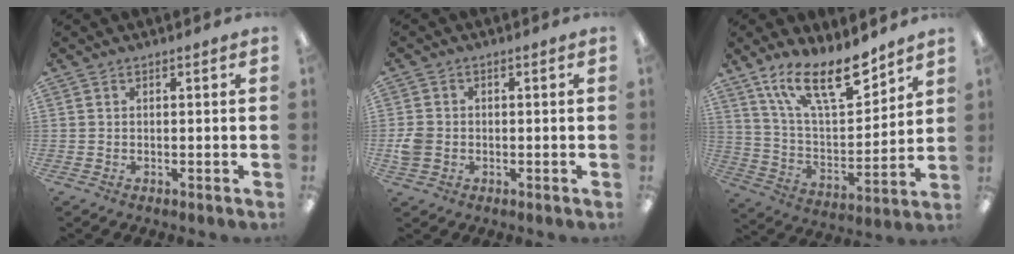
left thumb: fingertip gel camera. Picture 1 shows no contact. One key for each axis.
{"total": 4.1, "fx": -0.6, "fy": 3.5, "fz": 2.0, "tx": -0.033, "ty": 0.003, "tz": -0.012}
{"total": 18.6, "fx": 12.9, "fy": 6.7, "fz": 11.7, "tx": -0.203, "ty": -0.071, "tz": 0.222}